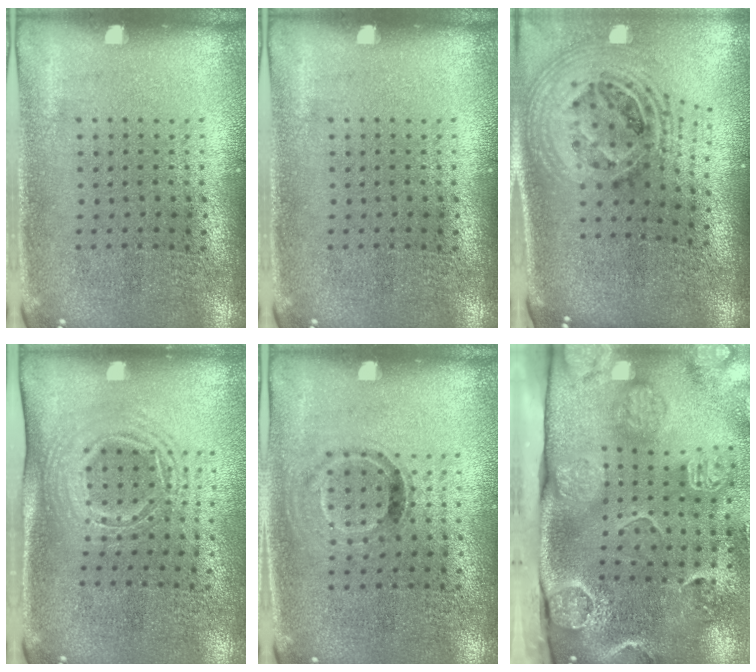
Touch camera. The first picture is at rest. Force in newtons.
{"total": 0.0}
{"total": 2.3, "press": 1.7, "slide": 1.5}
{"total": 1.6, "press": 1.3, "slide": 1.0}
{"total": 0.9, "press": 0.8, "slide": 0.5}
{"total": 4.5, "press": 3.4, "slide": 3.0}